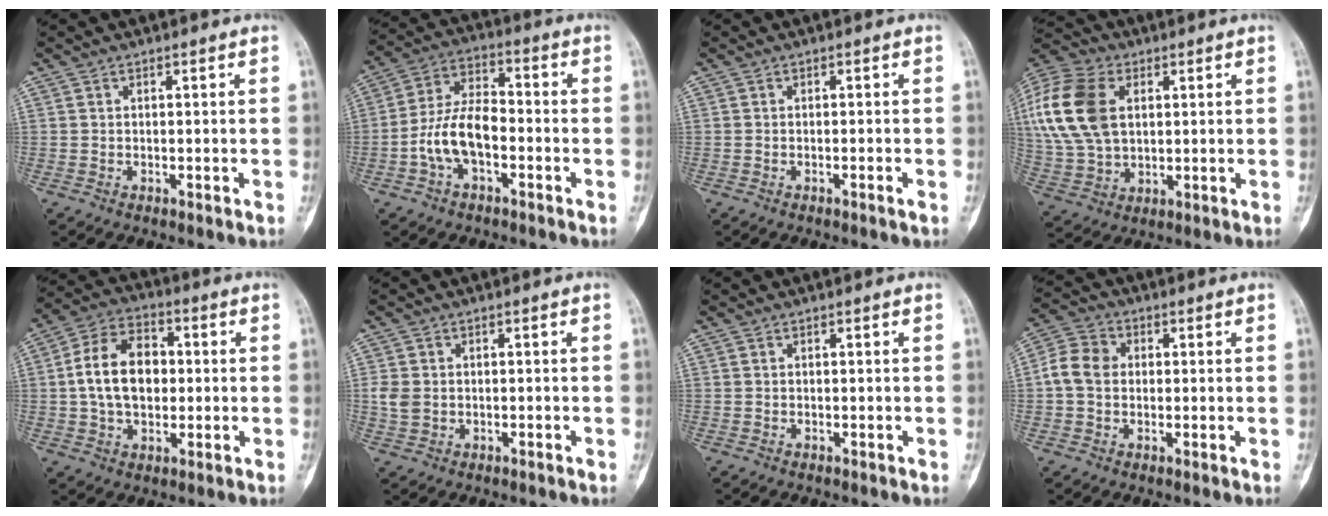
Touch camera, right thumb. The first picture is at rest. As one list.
[{"total": 10.7, "force": [-3.1, 5.9, 8.4], "torque": [-0.157, 0.041, -0.065]}, {"total": 0.8, "force": [-0.5, -0.1, 0.6], "torque": [-0.013, -0.001, -0.007]}, {"total": 19.9, "force": [4.6, 13.4, 14.0], "torque": [-0.312, 0.006, 0.087]}, {"total": 13.0, "force": [0.4, 8.8, 9.5], "torque": [-0.152, 0.020, 0.001]}, {"total": 3.3, "force": [-0.2, 2.6, 2.0], "torque": [-0.039, 0.003, -0.004]}, {"total": 0.0}, {"total": 7.0, "force": [0.2, 5.7, 4.0], "torque": [-0.070, 0.020, -0.007]}]